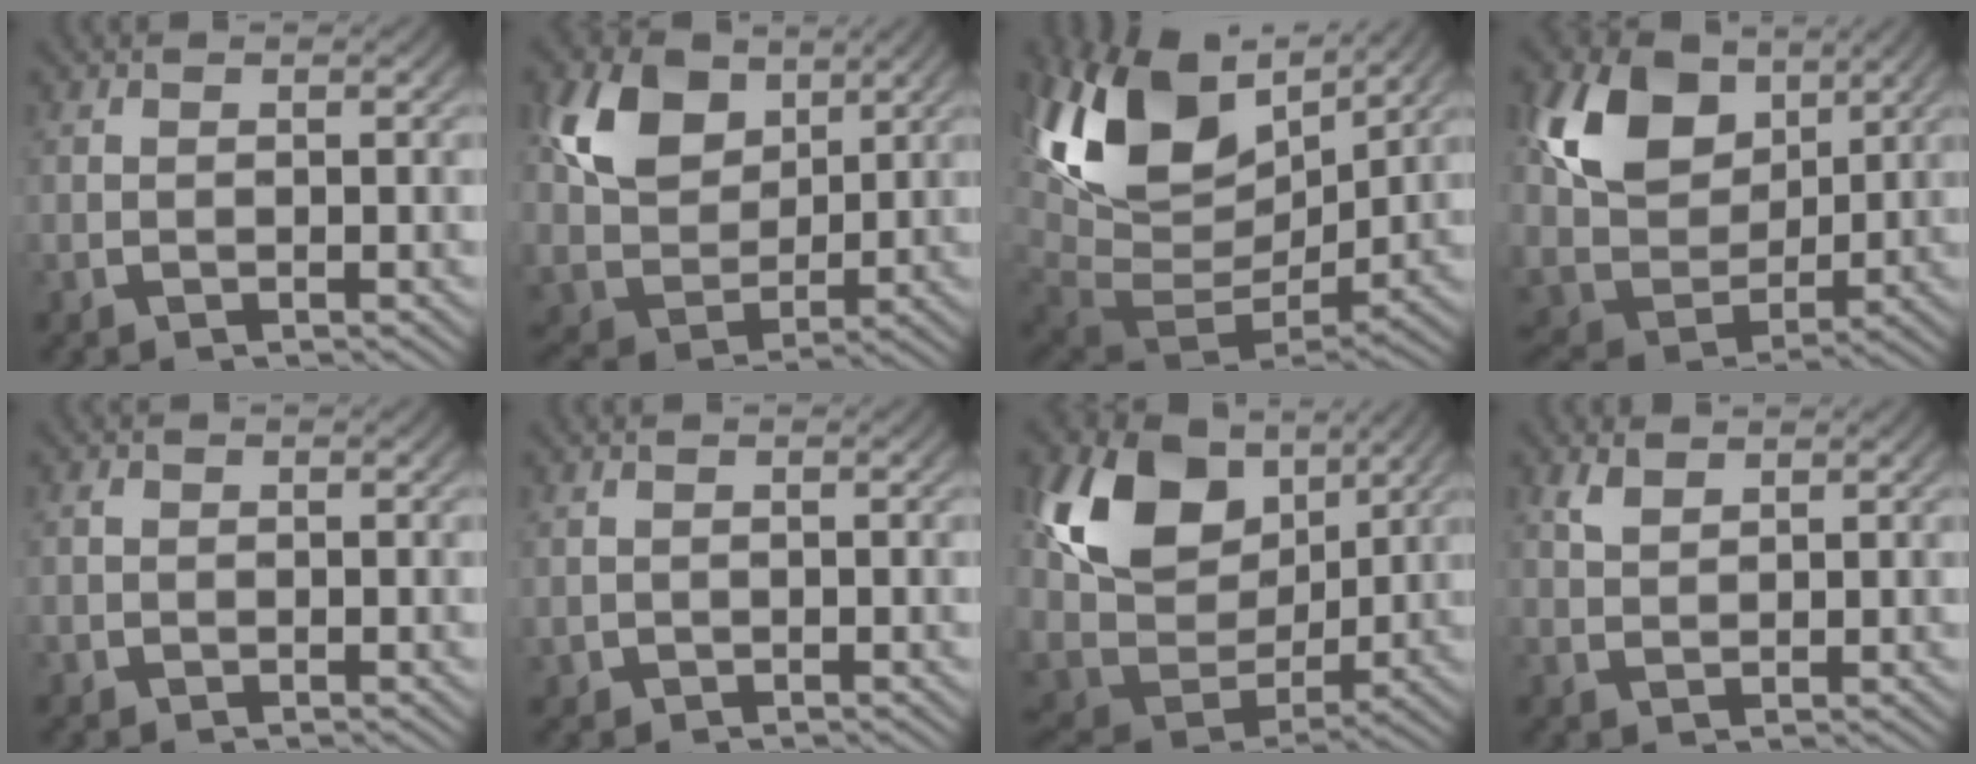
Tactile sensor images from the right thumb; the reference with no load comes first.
{"total": 10.4, "force": [2.2, 7.6, 6.7], "torque": [-0.164, -0.038, 0.050]}
{"total": 15.6, "force": [2.4, 10.4, 11.4], "torque": [-0.263, -0.051, 0.061]}
{"total": 11.9, "force": [2.6, 8.3, 8.2], "torque": [-0.184, -0.031, 0.054]}
{"total": 1.0, "force": [0.0, 0.9, 0.2], "torque": [-0.003, -0.006, 0.000]}
{"total": 1.0, "force": [0.0, 1.0, 0.2], "torque": [-0.007, -0.008, 0.005]}
{"total": 13.6, "force": [2.6, 8.9, 9.9], "torque": [-0.218, -0.030, 0.054]}
{"total": 1.8, "force": [1.6, 0.4, 0.5], "torque": [-0.005, 0.004, 0.038]}